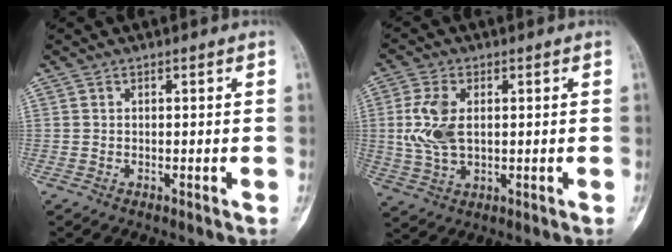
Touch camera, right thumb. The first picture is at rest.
{"total": 8.8, "force": [1.0, 5.1, 7.1], "torque": [-0.155, -0.002, 0.026]}